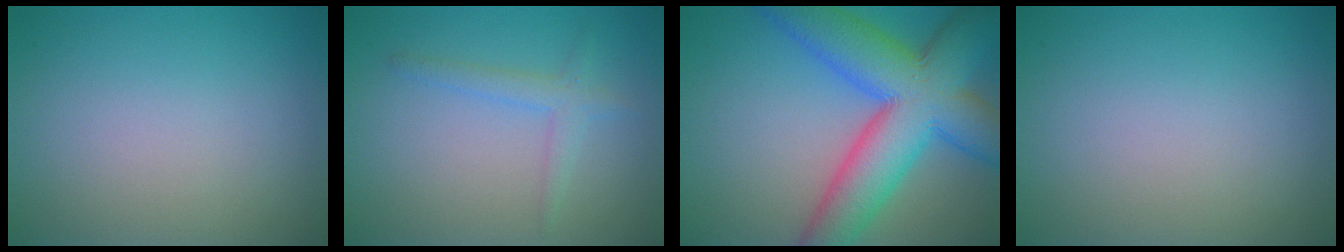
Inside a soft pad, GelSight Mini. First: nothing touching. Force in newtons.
{"total": 2.0, "press": 2.0, "slide": 0.1}
{"total": 12.1, "press": 12.1, "slide": 0.4}
{"total": 0.0}